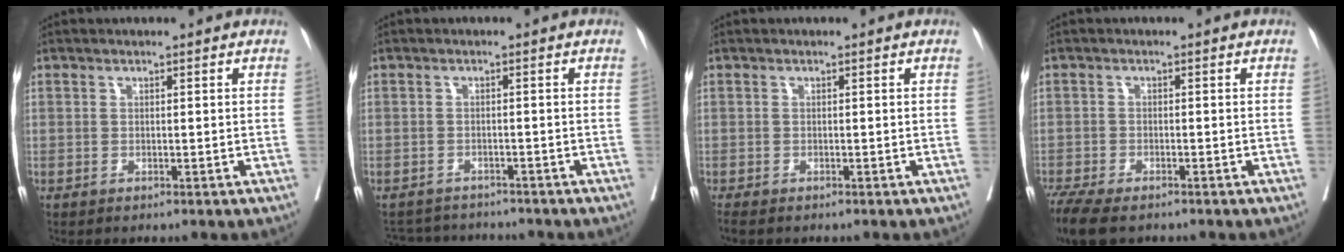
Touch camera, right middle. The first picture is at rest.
{"total": 7.6, "force": [-7.4, 1.2, 1.2], "torque": [-0.019, 0.007, -0.103]}
{"total": 2.7, "force": [-2.4, 0.3, 1.3], "torque": [-0.019, -0.006, -0.037]}
{"total": 8.8, "force": [-6.8, 2.6, 4.8], "torque": [-0.091, -0.016, -0.114]}